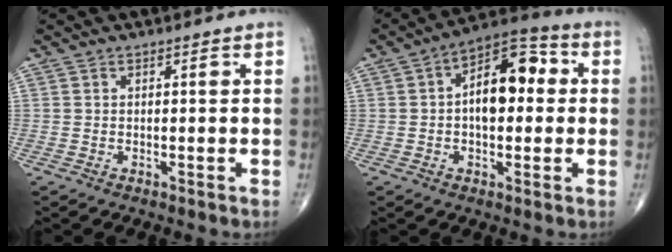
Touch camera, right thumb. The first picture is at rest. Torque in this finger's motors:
{"motor_torque": [0.02, 0.28, 0.42, -0.42, 0.08]}